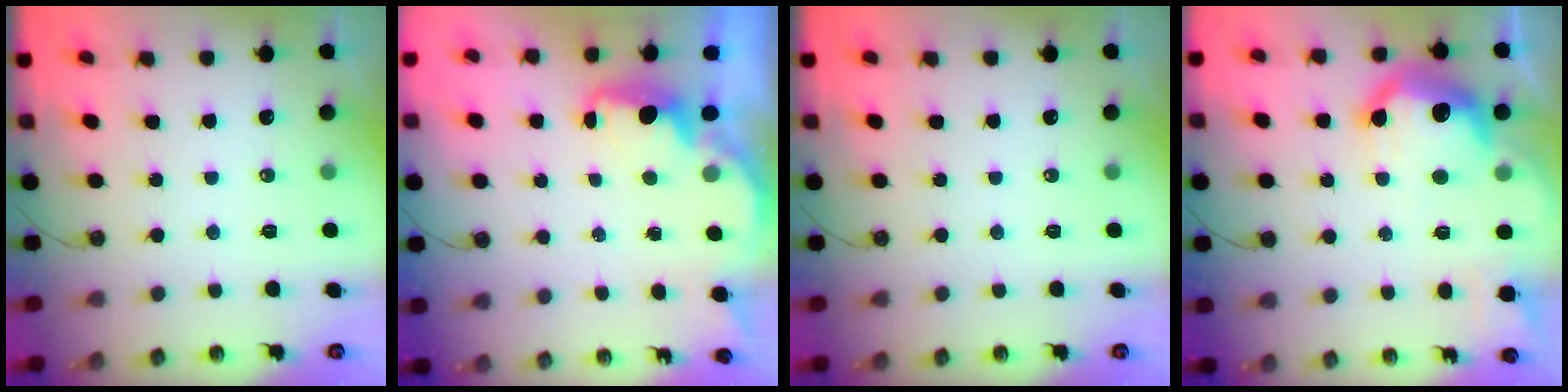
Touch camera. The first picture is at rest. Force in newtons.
{"total": 2.5, "press": 2.4, "slide": 0.8}
{"total": 0.0}
{"total": 15.3, "press": 15.3, "slide": 0.7}